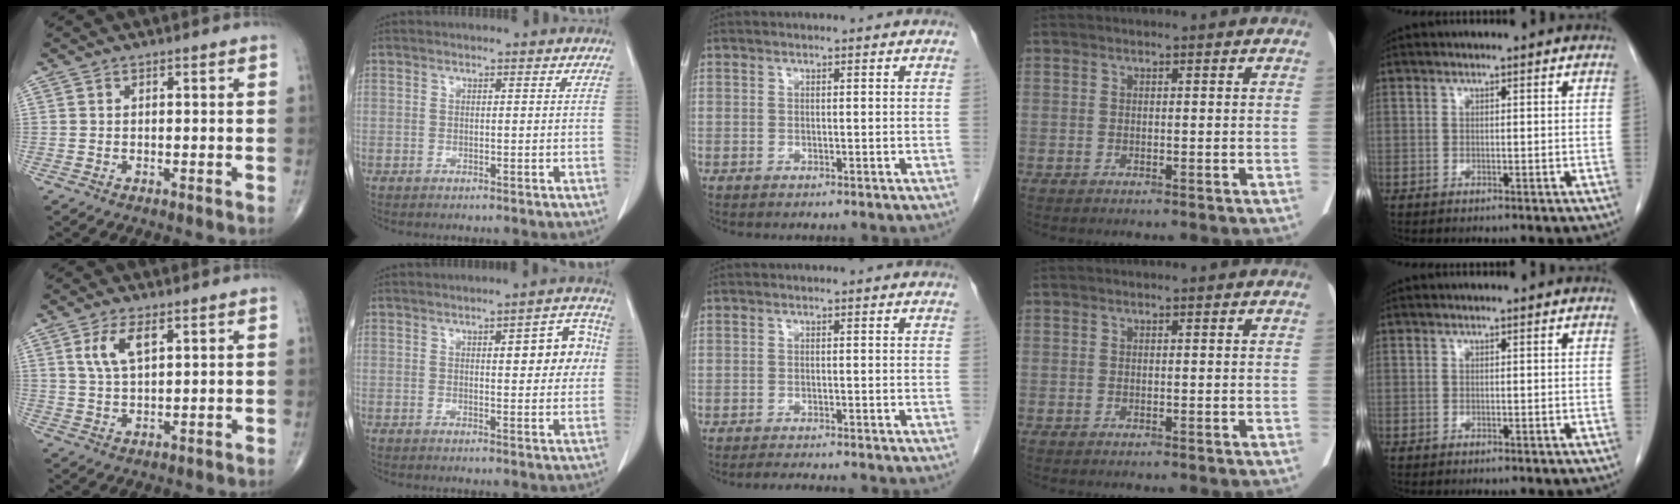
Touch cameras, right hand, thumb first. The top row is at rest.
{"thumb": {"total": 5.8, "force": [2.5, 2.5, 4.6], "torque": [-0.091, -0.006, 0.055]}, "index": {"total": 7.3, "force": [1.6, 2.3, 6.7], "torque": [-0.078, 0.016, 0.020]}, "middle": {"total": 3.8, "force": [-3.5, 0.2, 1.4], "torque": [-0.016, -0.008, -0.048]}}